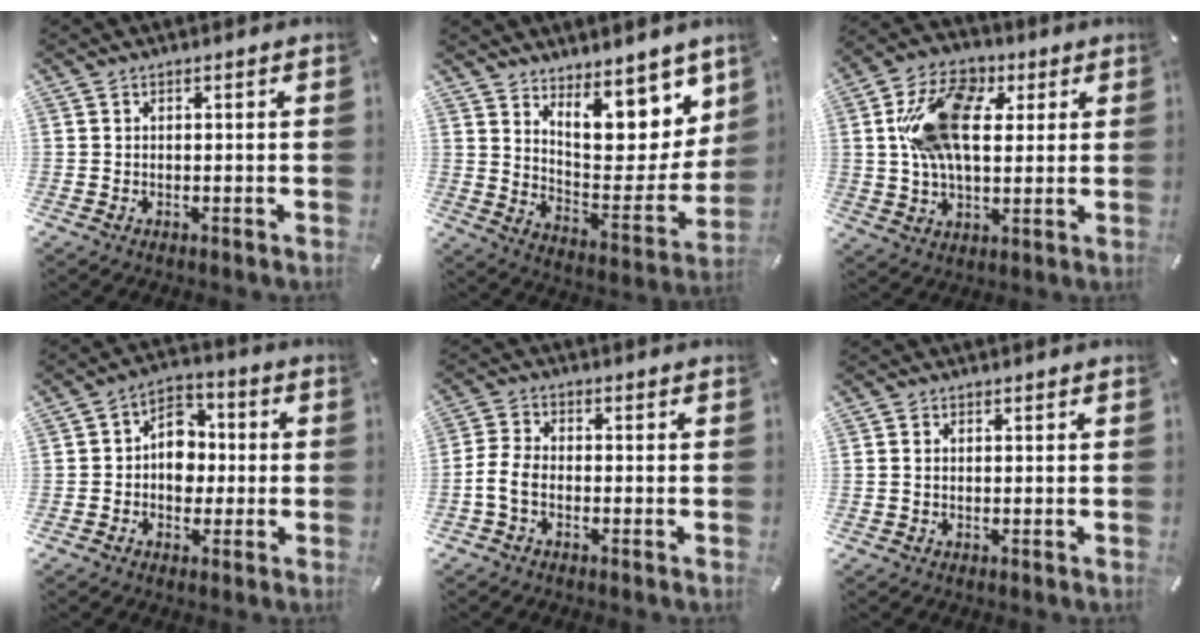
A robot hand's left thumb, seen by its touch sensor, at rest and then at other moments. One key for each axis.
{"total": 14.9, "fx": 10.5, "fy": 7.5, "fz": 7.5, "tx": -0.086, "ty": -0.092, "tz": 0.187}
{"total": 18.7, "fx": 4.0, "fy": 12.2, "fz": 13.6, "tx": -0.259, "ty": 0.018, "tz": 0.070}
{"total": 8.3, "fx": -1.2, "fy": 6.9, "fz": 4.4, "tx": -0.063, "ty": 0.019, "tz": -0.022}
{"total": 5.0, "fx": -2.3, "fy": 3.0, "fz": 3.3, "tx": -0.071, "ty": 0.011, "tz": -0.044}
{"total": 1.2, "fx": 0.0, "fy": 0.9, "fz": 0.7, "tx": -0.016, "ty": 0.005, "tz": -0.002}